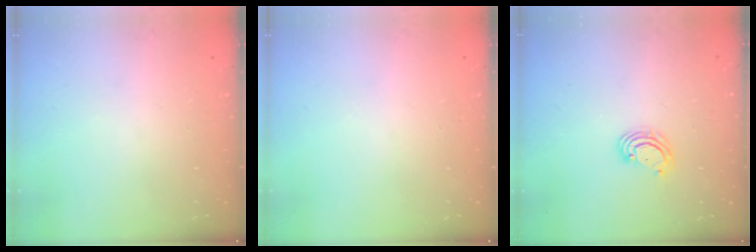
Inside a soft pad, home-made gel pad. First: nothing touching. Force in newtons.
{"total": 0.0}
{"total": 3.8, "press": 3.8, "slide": 0.3}